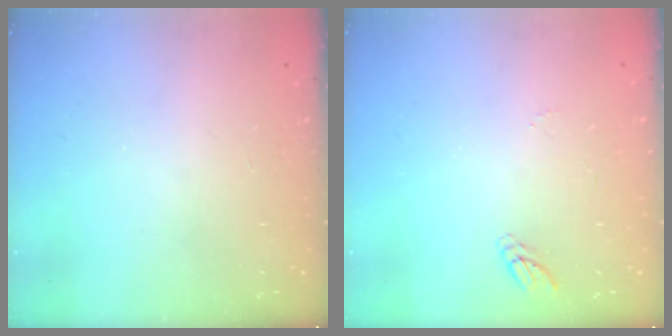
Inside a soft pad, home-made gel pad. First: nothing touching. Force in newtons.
{"total": 5.9, "press": 5.8, "slide": 0.5}